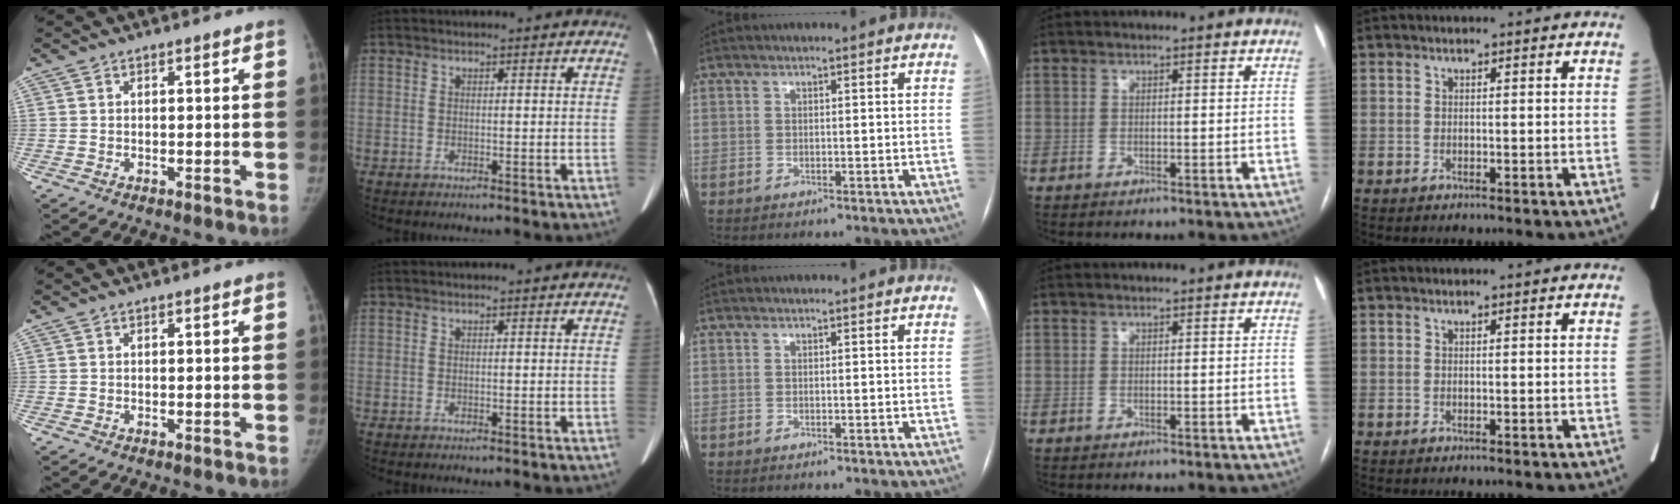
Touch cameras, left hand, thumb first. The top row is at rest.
{}